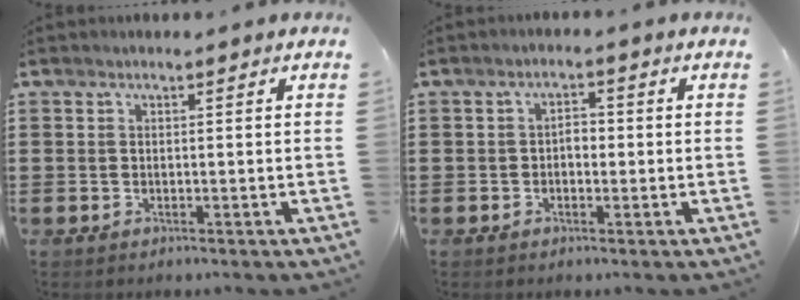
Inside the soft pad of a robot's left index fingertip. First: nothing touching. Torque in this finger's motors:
{"motor_torque": [0.02, 0.02, 0.06, 0.02]}